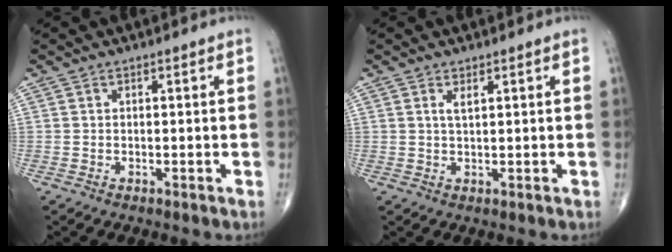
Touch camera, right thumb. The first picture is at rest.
{"total": 1.6, "force": [0.8, 0.5, 1.3], "torque": [-0.026, -0.002, 0.017]}